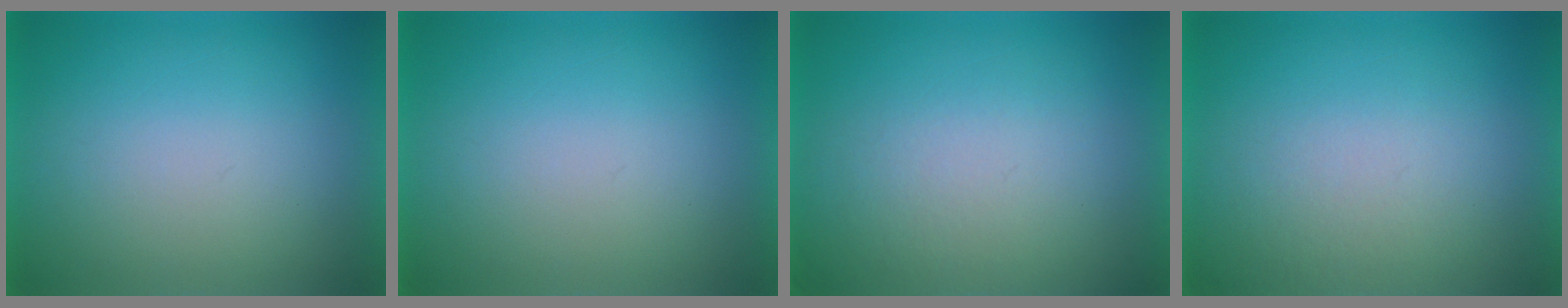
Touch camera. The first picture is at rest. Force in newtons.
{"total": 0.0}
{"total": 4.0}
{"total": 3.8}